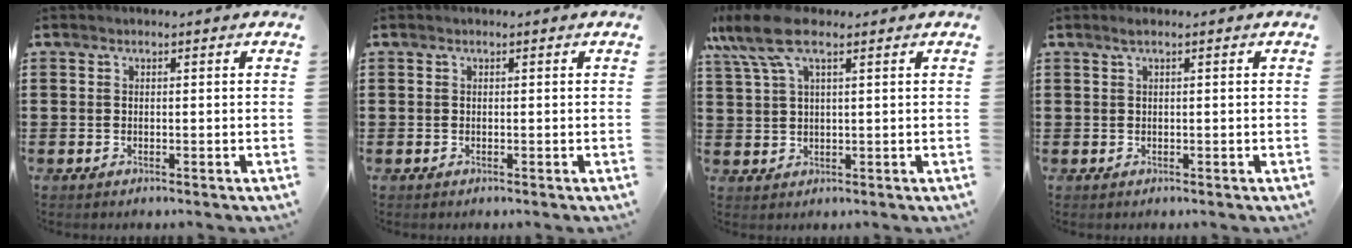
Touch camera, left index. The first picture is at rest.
{"total": 0.0}
{"total": 8.5, "force": [4.7, 3.0, 6.4], "torque": [-0.154, -0.002, 0.081]}
{"total": 0.8, "force": [0.3, 0.0, 0.8], "torque": [-0.013, 0.000, 0.006]}